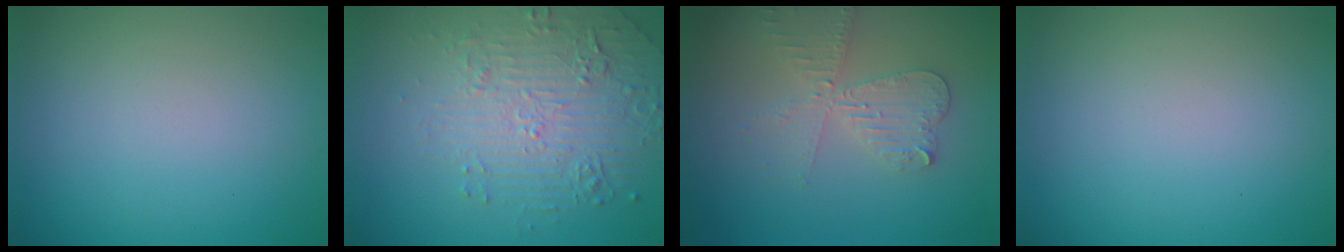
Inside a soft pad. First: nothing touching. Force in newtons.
{"total": 5.1, "press": 3.9, "slide": 3.3}
{"total": 3.5, "press": 3.0, "slide": 1.9}
{"total": 0.0}